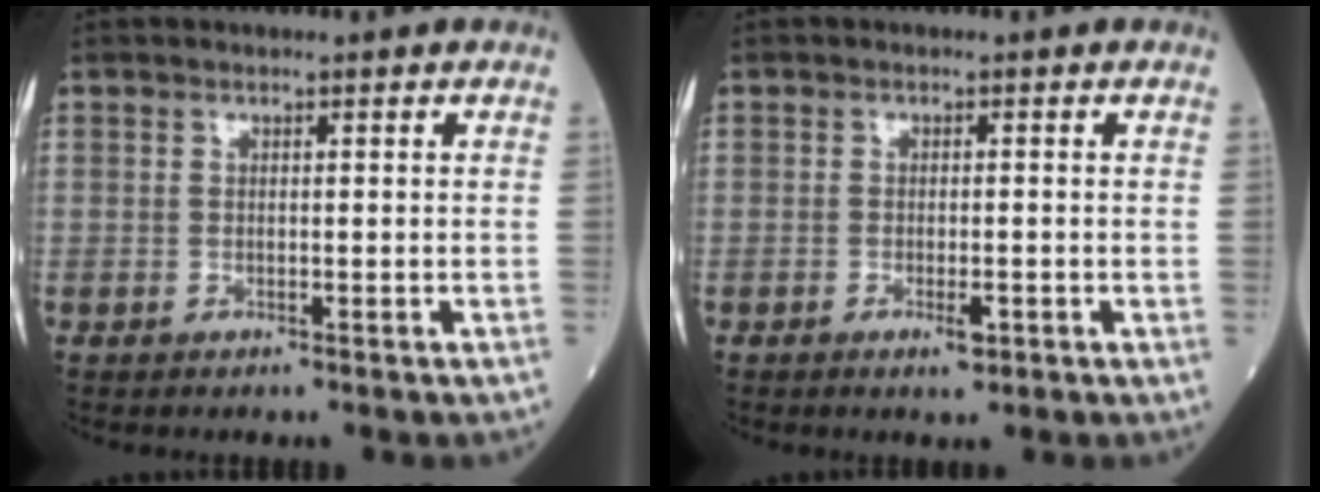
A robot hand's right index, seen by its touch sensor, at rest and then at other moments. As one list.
[{"total": 2.0, "force": [-0.9, 0.5, 1.6], "torque": [-0.022, -0.001, -0.013]}]